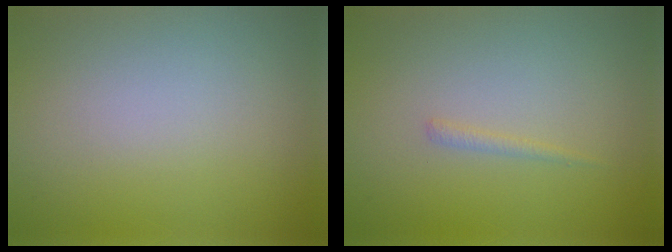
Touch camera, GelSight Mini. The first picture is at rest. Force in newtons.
{"total": 0.7, "press": 0.7, "slide": 0.1}